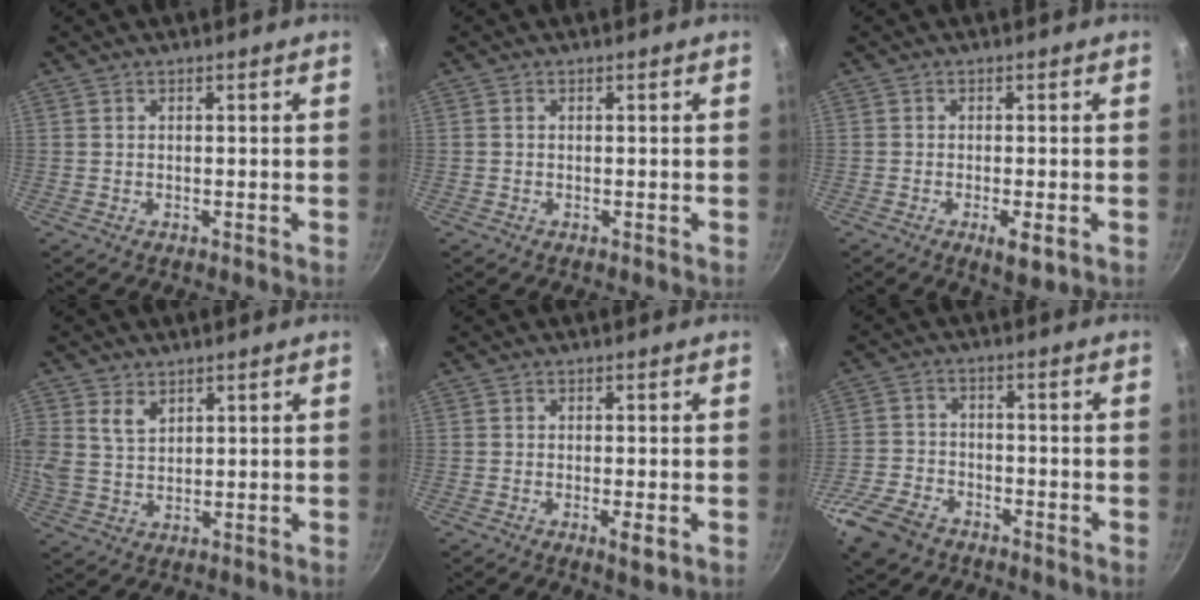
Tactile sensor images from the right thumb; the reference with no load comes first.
{"total": 0.0}
{"total": 4.0, "force": [-1.5, 1.2, 3.5], "torque": [-0.062, 0.000, -0.021]}
{"total": 6.4, "force": [2.9, 4.3, 3.6], "torque": [-0.069, -0.005, 0.061]}
{"total": 2.8, "force": [-1.0, 0.7, 2.6], "torque": [-0.051, -0.002, -0.015]}
{"total": 9.9, "force": [-6.2, 6.1, 4.7], "torque": [-0.093, 0.037, -0.127]}